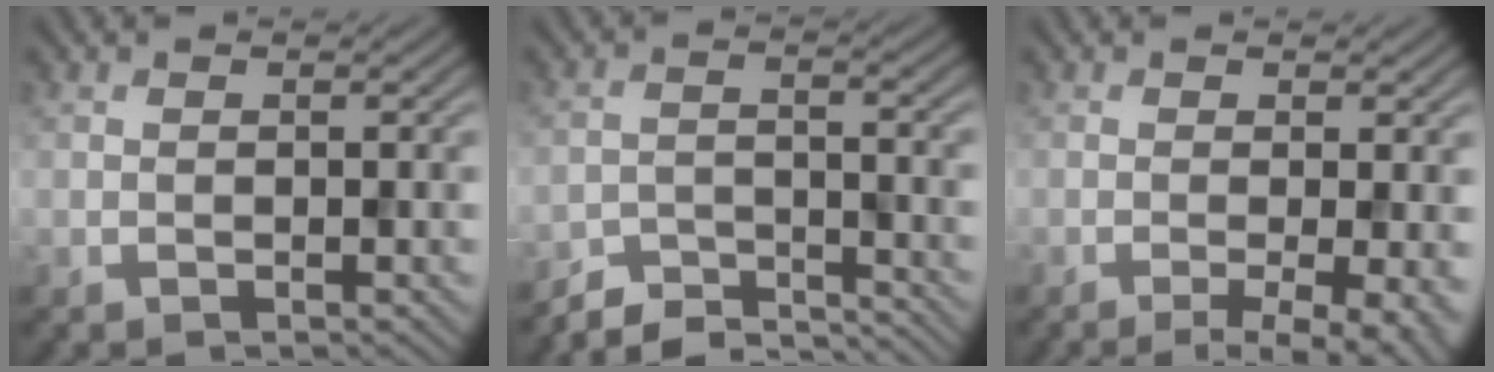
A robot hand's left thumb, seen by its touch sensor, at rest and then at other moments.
{"total": 6.0, "force": [-5.8, 0.9, 1.3], "torque": [-0.028, -0.002, -0.104]}
{"total": 5.3, "force": [-1.8, 1.1, 4.9], "torque": [-0.068, -0.003, -0.026]}